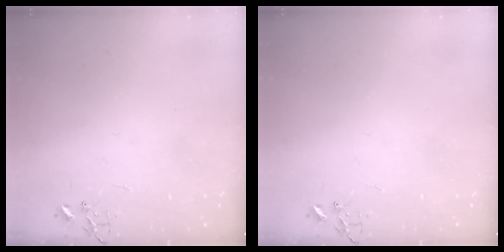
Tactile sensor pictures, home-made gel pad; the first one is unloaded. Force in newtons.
{"total": 0.0}